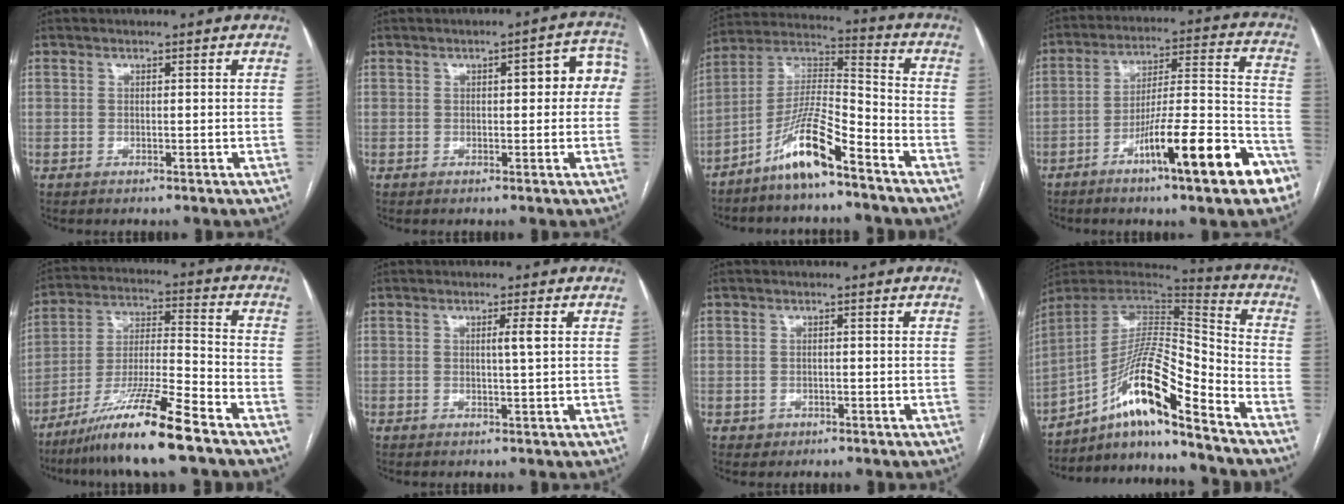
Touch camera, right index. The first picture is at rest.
{"total": 6.5, "force": [1.0, 2.3, 6.0], "torque": [-0.058, 0.031, 0.006]}
{"total": 11.7, "force": [-7.8, 1.3, 8.6], "torque": [-0.173, 0.007, -0.151]}
{"total": 17.7, "force": [-9.6, 1.8, 14.7], "torque": [-0.196, 0.009, -0.141]}
{"total": 13.9, "force": [-9.8, -0.2, 9.8], "torque": [-0.189, -0.020, -0.179]}
{"total": 1.9, "force": [0.4, -0.4, 1.8], "torque": [-0.030, -0.001, 0.007]}
{"total": 1.7, "force": [-0.7, 1.6, 0.0], "torque": [0.006, 0.008, -0.008]}
{"total": 16.9, "force": [-10.7, 1.1, 13.1], "torque": [-0.244, 0.010, -0.188]}